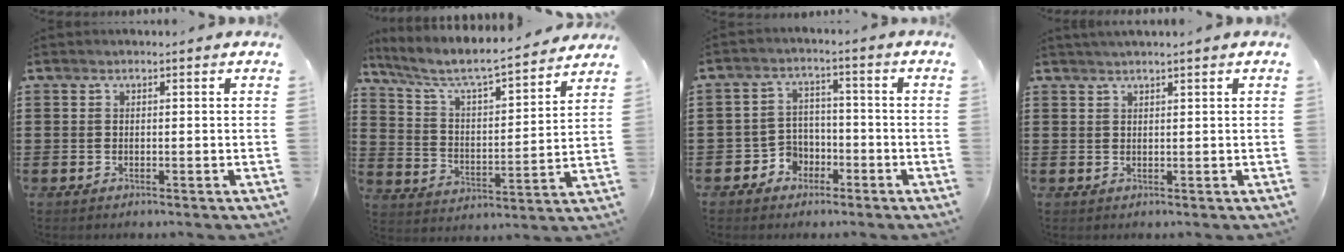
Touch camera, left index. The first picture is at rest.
{"total": 6.5, "force": [5.5, 0.5, 3.4], "torque": [-0.089, -0.040, 0.085]}
{"total": 4.3, "force": [-2.4, 3.5, 1.0], "torque": [-0.029, 0.009, -0.048]}
{"total": 1.2, "force": [1.1, -0.2, 0.5], "torque": [-0.010, -0.001, 0.020]}